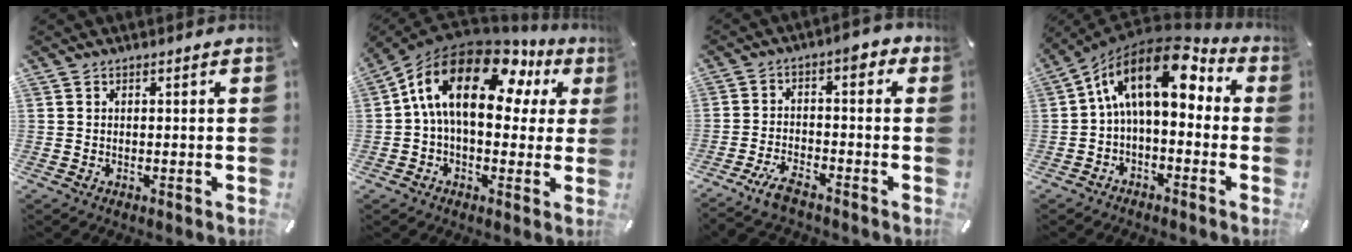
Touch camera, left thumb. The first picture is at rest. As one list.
[{"total": 20.2, "force": [6.9, 11.0, 15.5], "torque": [-0.282, -0.024, 0.114]}, {"total": 8.0, "force": [-4.1, 3.5, 5.8], "torque": [-0.112, 0.022, -0.080]}, {"total": 15.9, "force": [4.1, 8.6, 12.8], "torque": [-0.232, -0.016, 0.063]}]